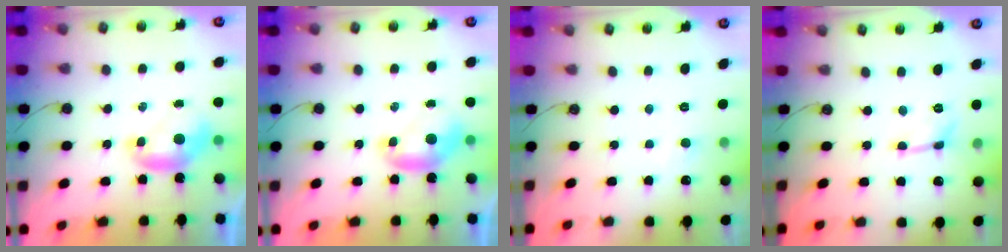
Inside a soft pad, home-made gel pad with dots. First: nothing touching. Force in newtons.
{"total": 0.0}
{"total": 2.1, "press": 2.1, "slide": 0.6}
{"total": 1.1, "press": 1.1, "slide": 0.3}